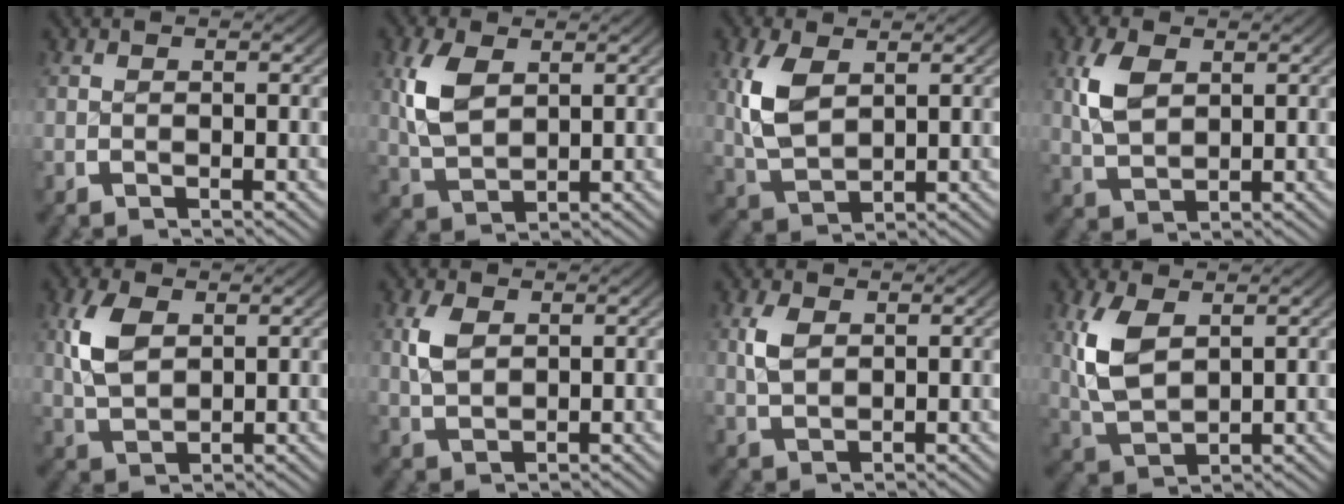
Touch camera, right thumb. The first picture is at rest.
{"total": 4.9, "force": [1.2, 3.4, 3.4], "torque": [-0.083, -0.015, 0.035]}
{"total": 5.4, "force": [1.0, 3.7, 3.8], "torque": [-0.095, -0.018, 0.033]}
{"total": 4.1, "force": [1.3, 2.7, 2.7], "torque": [-0.065, -0.009, 0.035]}
{"total": 4.5, "force": [1.3, 3.0, 3.1], "torque": [-0.073, -0.010, 0.035]}
{"total": 2.7, "force": [1.0, 1.8, 1.7], "torque": [-0.042, -0.004, 0.027]}
{"total": 2.2, "force": [0.9, 1.4, 1.4], "torque": [-0.033, -0.002, 0.024]}
{"total": 5.9, "force": [1.0, 4.0, 4.2], "torque": [-0.106, -0.018, 0.033]}